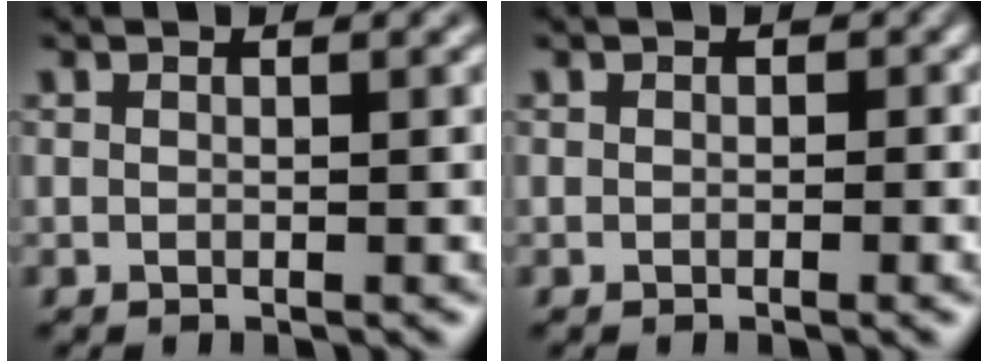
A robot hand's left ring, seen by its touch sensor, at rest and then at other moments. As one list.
[{"total": 0.5, "force": [-0.2, 0.5, 0.1], "torque": [0.008, 0.001, 0.000]}]